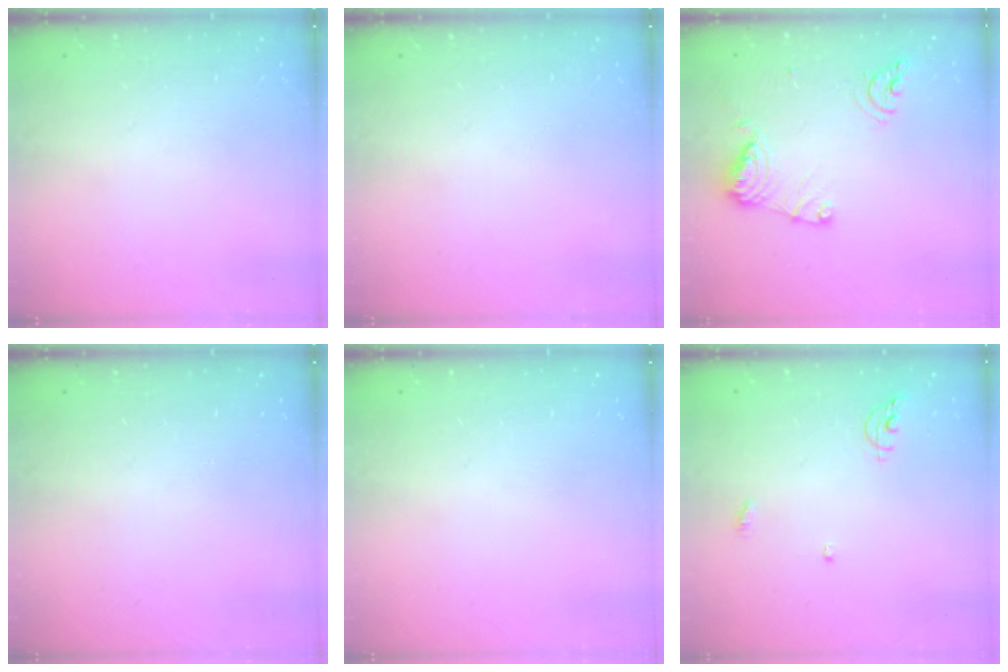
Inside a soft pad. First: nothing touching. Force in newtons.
{"total": 0.0}
{"total": 11.9, "press": 11.9, "slide": 1.3}
{"total": 0.0}
{"total": 0.0}
{"total": 6.3, "press": 6.2, "slide": 0.6}